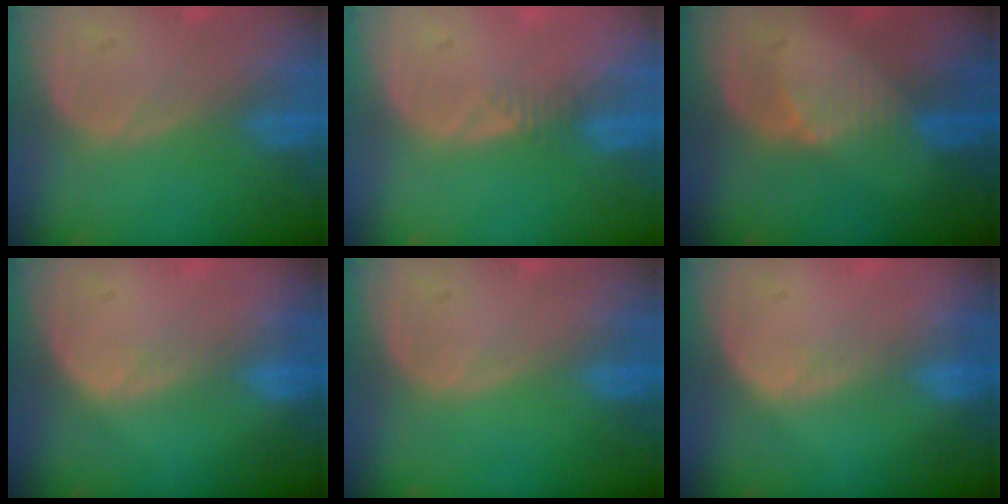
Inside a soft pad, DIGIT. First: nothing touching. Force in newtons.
{"total": 1.2, "press": 1.0, "slide": 0.6}
{"total": 2.7, "press": 2.7, "slide": 0.3}
{"total": 2.0, "press": 1.1, "slide": 1.7}
{"total": 0.0}
{"total": 2.0, "press": 1.1, "slide": 1.7}